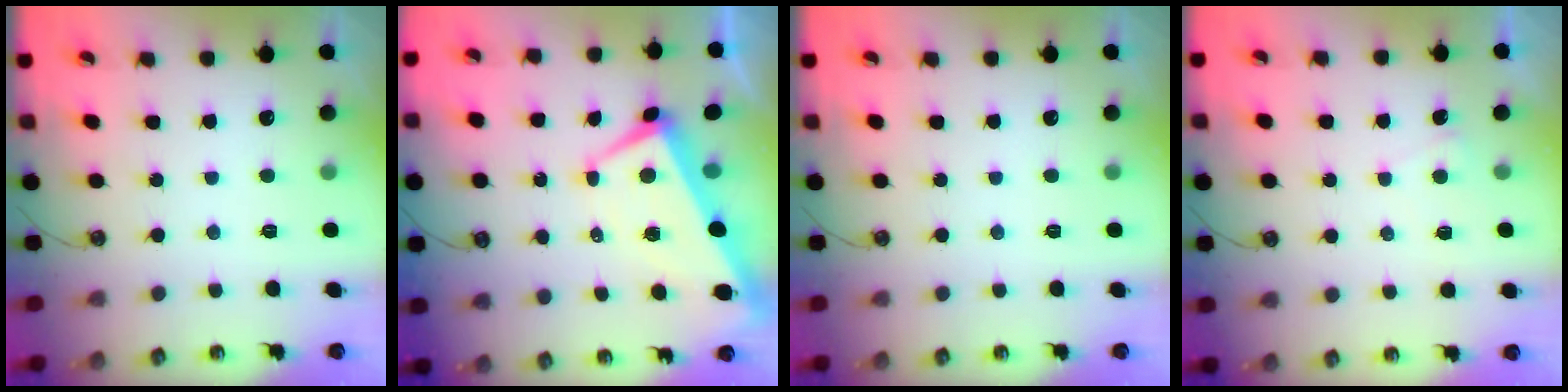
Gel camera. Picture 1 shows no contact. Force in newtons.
{"total": 1.4, "press": 1.1, "slide": 0.8}
{"total": 0.0}
{"total": 2.6, "press": 2.6, "slide": 0.1}